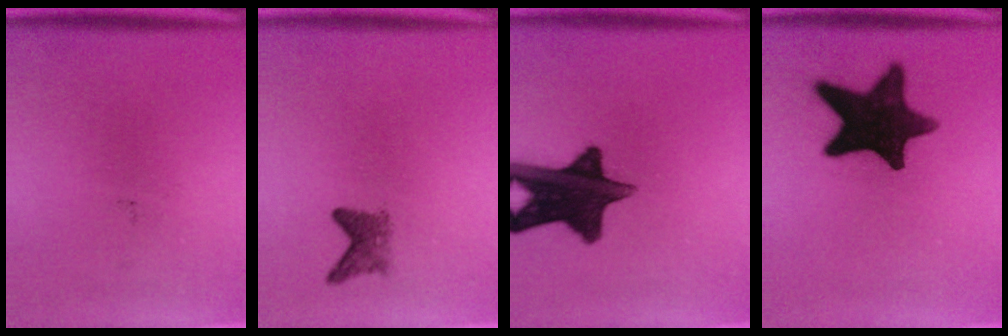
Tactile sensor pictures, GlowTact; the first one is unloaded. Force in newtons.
{"total": 2.3}
{"total": 14.8}
{"total": 15.5}